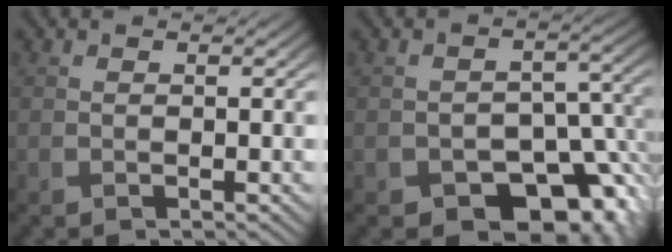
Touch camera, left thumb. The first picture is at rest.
{"total": 12.6, "force": [-7.3, 7.7, 6.8], "torque": [-0.077, -0.019, -0.088]}